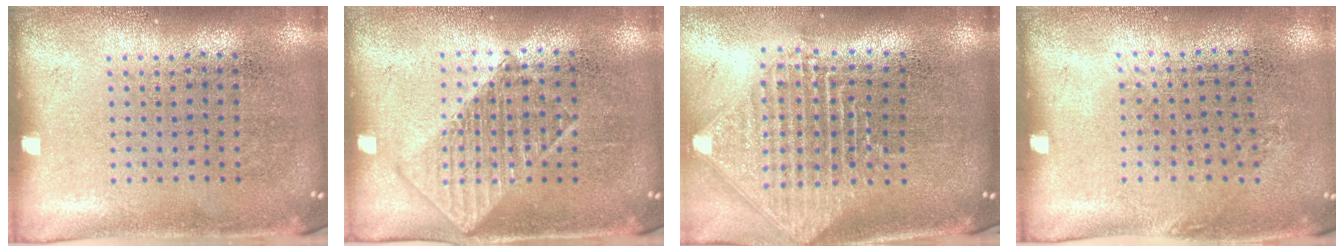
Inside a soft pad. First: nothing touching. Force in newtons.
{"total": 1.2, "press": 1.2, "slide": 0.2}
{"total": 2.5, "press": 1.9, "slide": 1.6}
{"total": 0.9, "press": 0.7, "slide": 0.6}